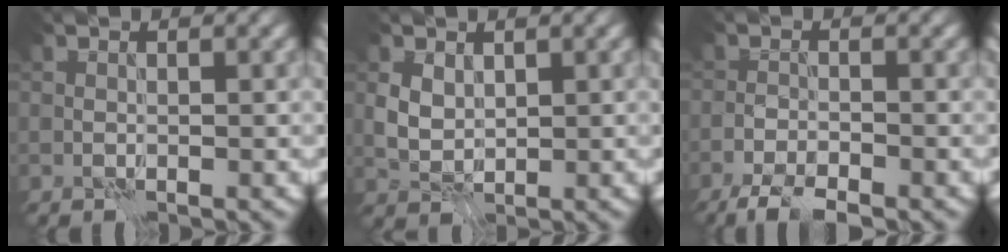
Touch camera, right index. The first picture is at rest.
{"total": 2.2, "force": [0.9, 1.5, 1.3], "torque": [-0.033, -0.002, 0.023]}
{"total": 3.6, "force": [-3.0, 0.7, 1.9], "torque": [-0.035, -0.007, -0.060]}